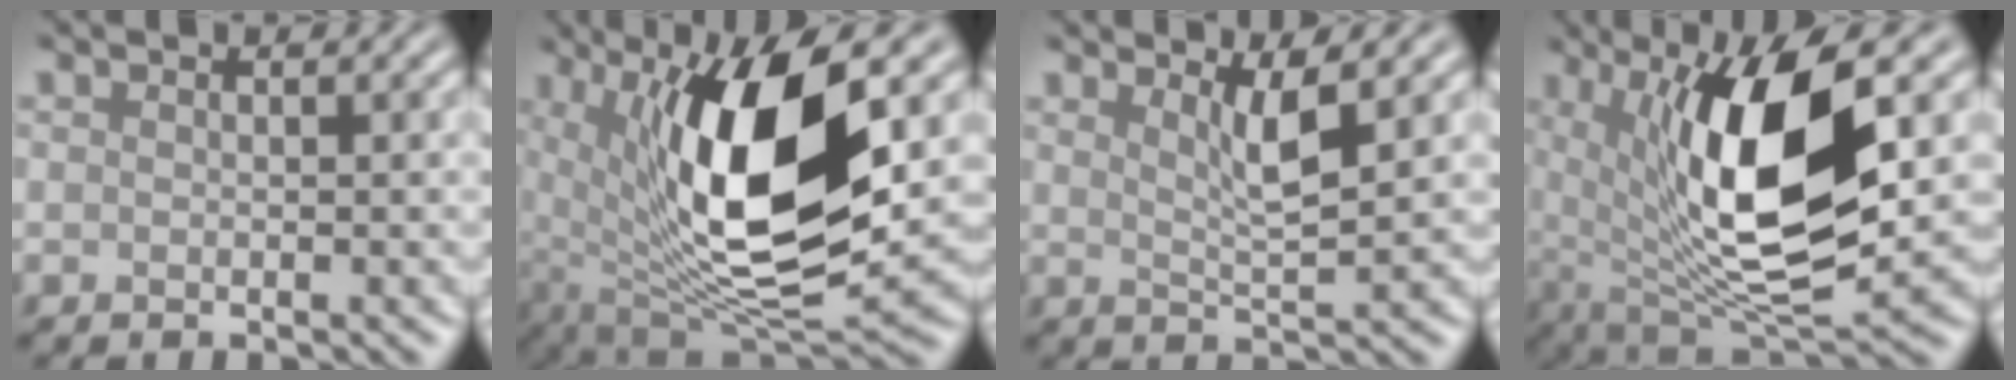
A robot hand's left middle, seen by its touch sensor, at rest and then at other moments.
{"total": 12.9, "force": [2.5, 4.8, 11.7], "torque": [-0.197, -0.014, 0.045]}
{"total": 3.2, "force": [1.5, 0.7, 2.8], "torque": [-0.040, -0.006, 0.029]}
{"total": 11.6, "force": [2.4, 4.0, 10.6], "torque": [-0.183, -0.009, 0.044]}